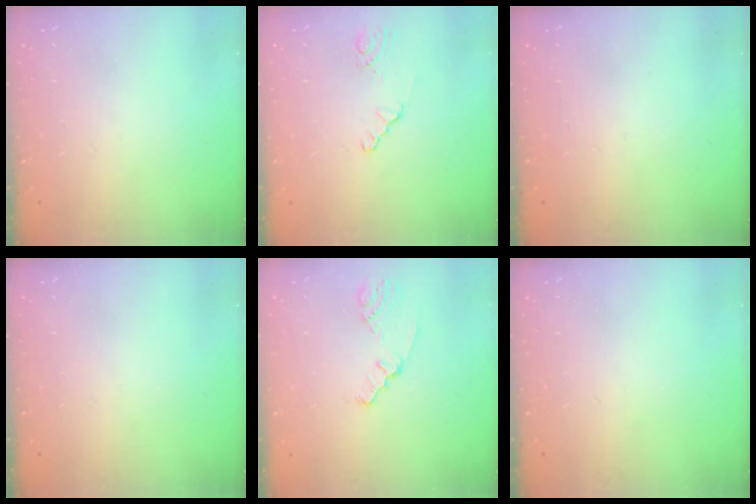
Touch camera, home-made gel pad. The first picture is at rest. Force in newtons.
{"total": 1.1, "press": 1.0, "slide": 0.2}
{"total": 0.0}
{"total": 0.0}
{"total": 2.0, "press": 1.5, "slide": 1.4}
{"total": 0.0}